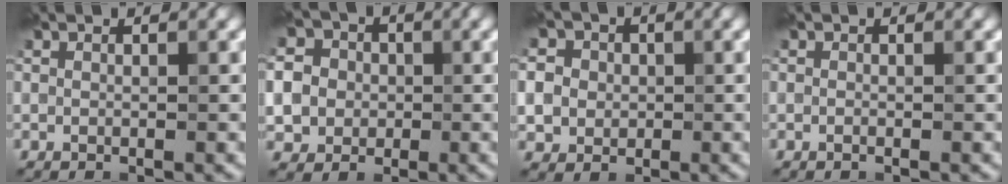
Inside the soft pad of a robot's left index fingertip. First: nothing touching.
{"total": 8.6, "force": [-0.5, 8.0, 3.1], "torque": [-0.077, 0.014, -0.035]}
{"total": 6.6, "force": [0.4, 6.1, 2.6], "torque": [-0.056, 0.027, -0.016]}
{"total": 0.0}